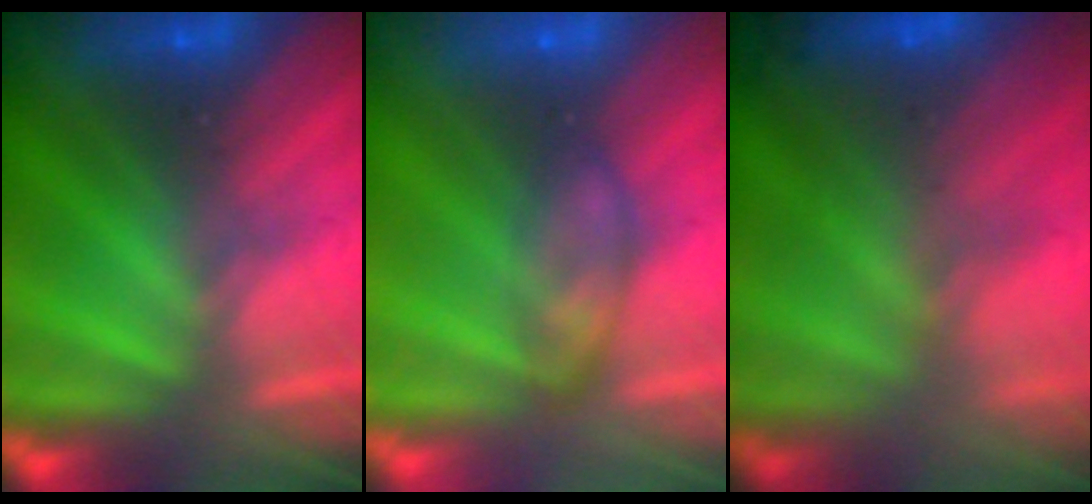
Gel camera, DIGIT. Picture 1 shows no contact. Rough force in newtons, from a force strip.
{"total": 2.3}
{"total": 11.0}